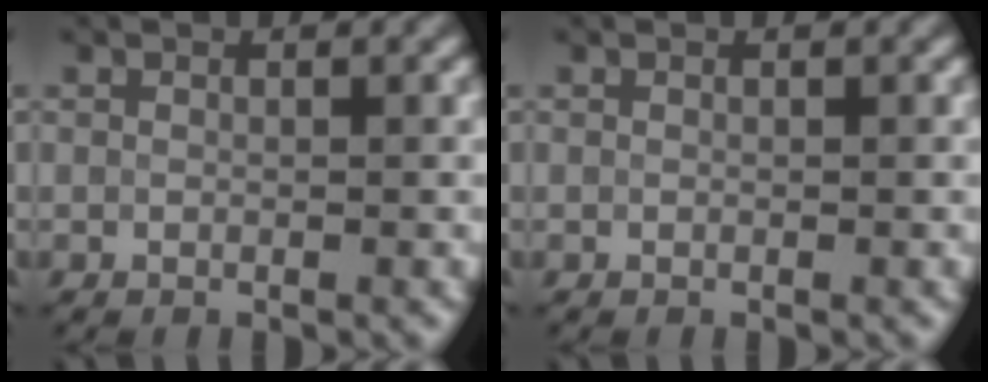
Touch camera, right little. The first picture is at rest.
{"total": 0.0}